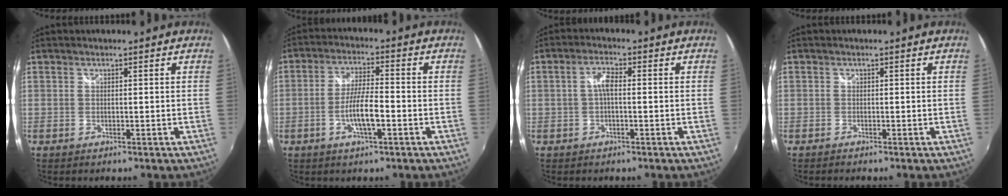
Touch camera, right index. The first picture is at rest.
{"total": 7.1, "force": [-2.5, 1.3, 6.5], "torque": [-0.128, -0.001, -0.046]}
{"total": 2.9, "force": [-0.3, 1.0, 2.7], "torque": [-0.054, 0.009, -0.006]}
{"total": 0.8, "force": [-0.7, 0.3, 0.2], "torque": [-0.007, -0.004, -0.015]}